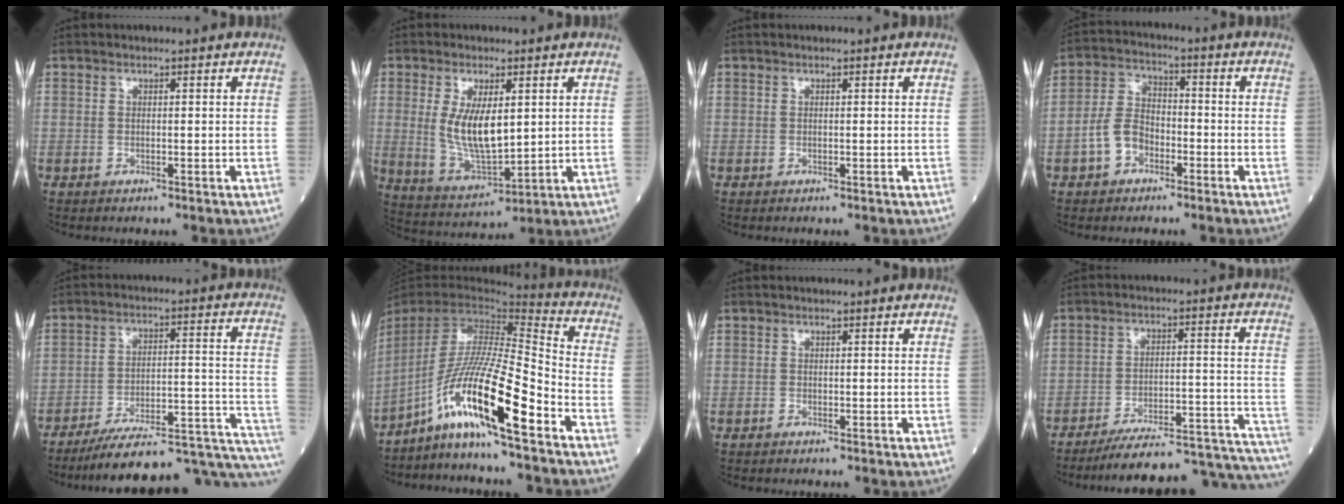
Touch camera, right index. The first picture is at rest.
{"total": 9.6, "force": [1.6, 3.4, 8.8], "torque": [-0.179, -0.011, 0.039]}
{"total": 0.0}
{"total": 6.5, "force": [-2.9, 4.3, 3.9], "torque": [-0.088, 0.020, -0.060]}
{"total": 24.1, "force": [-21.3, 2.3, 11.0], "torque": [-0.077, 0.029, -0.294]}
{"total": 16.5, "force": [-10.4, -0.4, 12.9], "torque": [-0.254, -0.011, -0.194]}
{"total": 0.0}
{"total": 26.0, "force": [-24.6, 1.6, 8.1], "torque": [-0.042, 0.012, -0.326]}